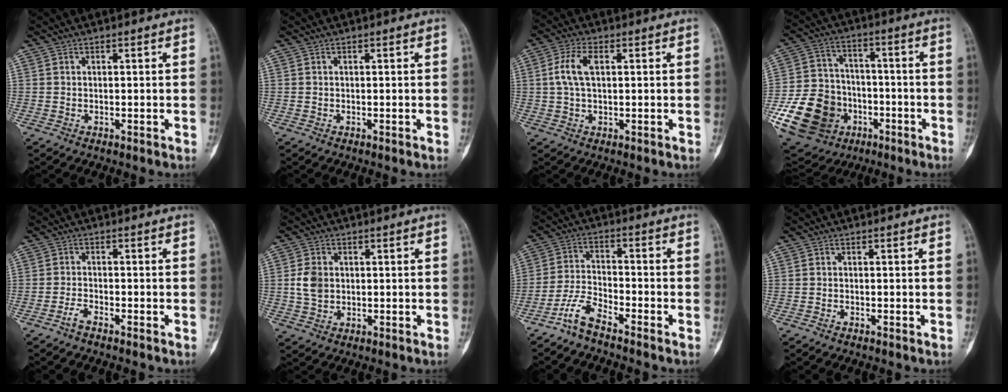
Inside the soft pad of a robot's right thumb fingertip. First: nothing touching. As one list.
[{"total": 0.0}, {"total": 5.8, "force": [1.1, 3.0, 4.9], "torque": [-0.113, 0.013, 0.020]}, {"total": 20.3, "force": [-7.0, 16.5, 9.4], "torque": [-0.185, 0.054, -0.108]}, {"total": 1.9, "force": [-1.6, 0.4, 1.0], "torque": [-0.029, 0.010, -0.033]}, {"total": 4.7, "force": [0.3, 3.6, 3.0], "torque": [-0.053, 0.003, 0.007]}, {"total": 5.6, "force": [-4.7, 1.2, 2.9], "torque": [-0.065, 0.028, -0.101]}, {"total": 0.0}]